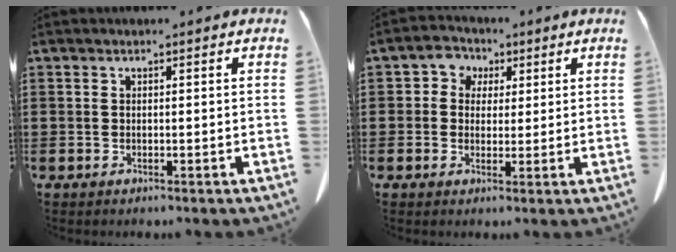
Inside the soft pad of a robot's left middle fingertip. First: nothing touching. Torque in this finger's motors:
{"motor_torque": [0.04, 0.11, 0.04, 0.01]}